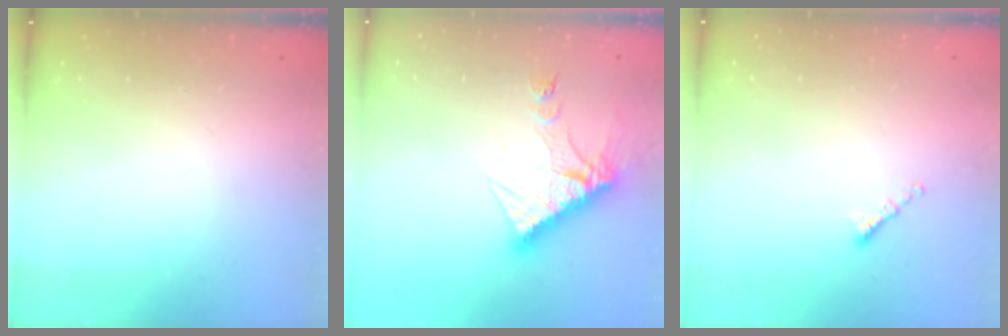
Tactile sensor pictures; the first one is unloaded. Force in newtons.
{"total": 12.1, "press": 12.1, "slide": 1.2}
{"total": 1.4, "press": 1.3, "slide": 0.5}